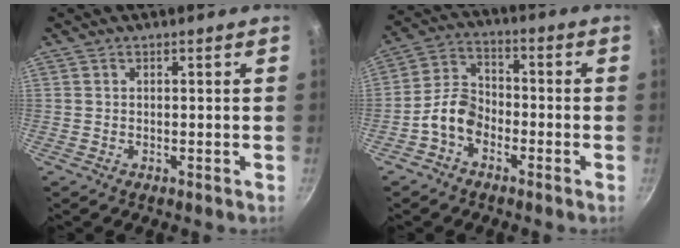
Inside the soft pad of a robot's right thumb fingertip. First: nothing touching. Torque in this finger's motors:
{"motor_torque": [1.04, 1.21, 0.90, -0.70, 0.02]}